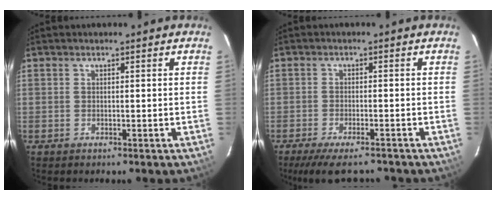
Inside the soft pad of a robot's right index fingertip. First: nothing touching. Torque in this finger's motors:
{"motor_torque": [0.83, -0.57, 0.27, 0.05]}